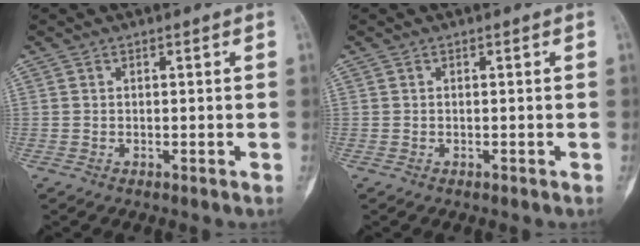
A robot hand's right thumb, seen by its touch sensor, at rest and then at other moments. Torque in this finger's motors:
{"motor_torque": [-0.37, -0.24, 0.11, 0.03, -0.01]}